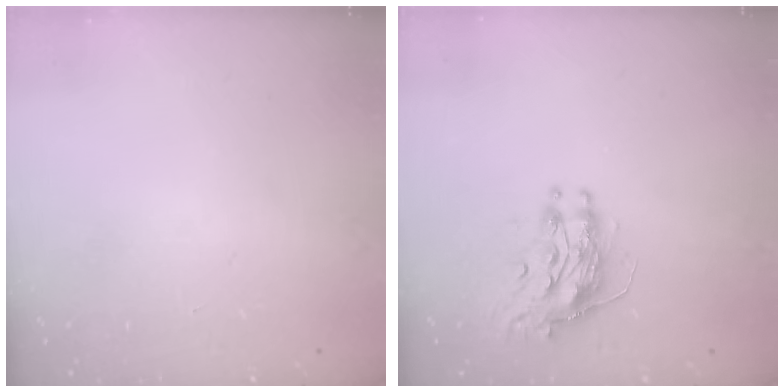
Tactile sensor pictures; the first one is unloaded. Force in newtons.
{"total": 9.6, "press": 9.6, "slide": 0.3}